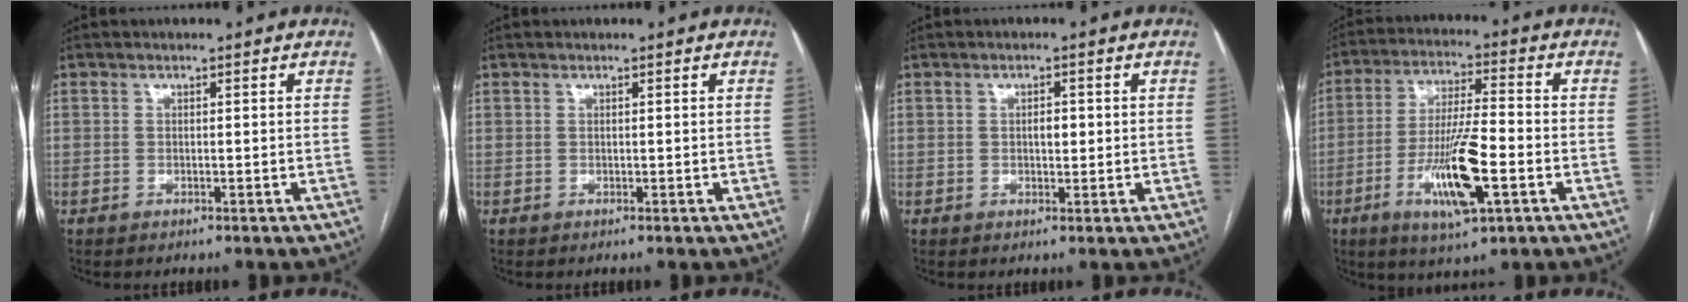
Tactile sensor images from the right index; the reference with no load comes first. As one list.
[{"total": 0.0}, {"total": 1.9, "force": [0.2, 1.0, 1.6], "torque": [-0.025, 0.002, 0.003]}, {"total": 12.9, "force": [-4.5, 1.8, 11.9], "torque": [-0.227, -0.011, -0.078]}]